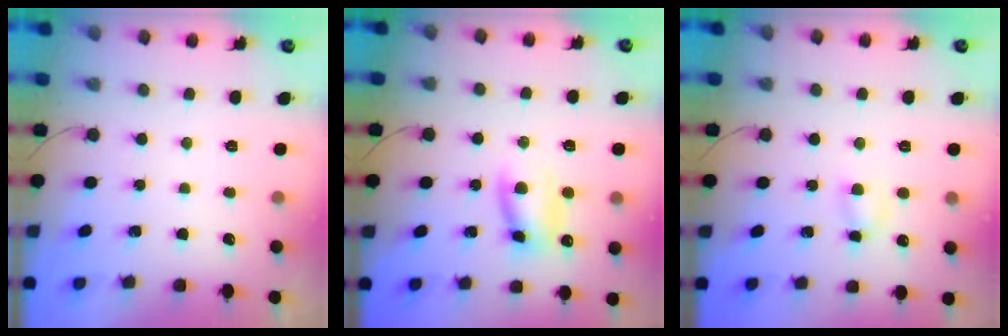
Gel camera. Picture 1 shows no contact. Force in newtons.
{"total": 9.0, "press": 9.0, "slide": 0.9}
{"total": 3.8, "press": 3.6, "slide": 1.2}